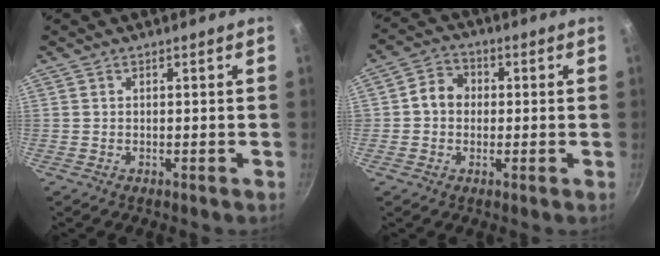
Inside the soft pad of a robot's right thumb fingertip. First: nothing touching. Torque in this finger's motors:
{"motor_torque": [-0.95, 1.57, 1.25, 0.40, 0.11]}